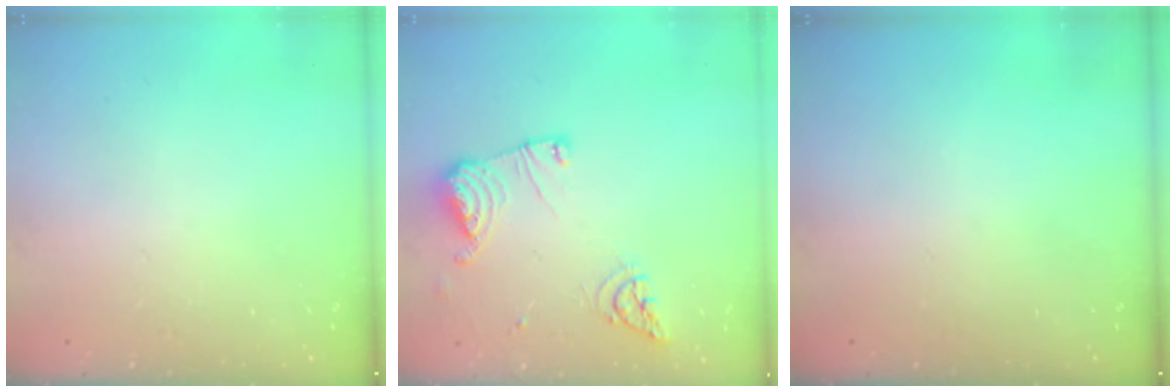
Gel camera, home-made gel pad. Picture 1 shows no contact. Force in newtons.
{"total": 12.6, "press": 12.5, "slide": 1.5}
{"total": 0.0}